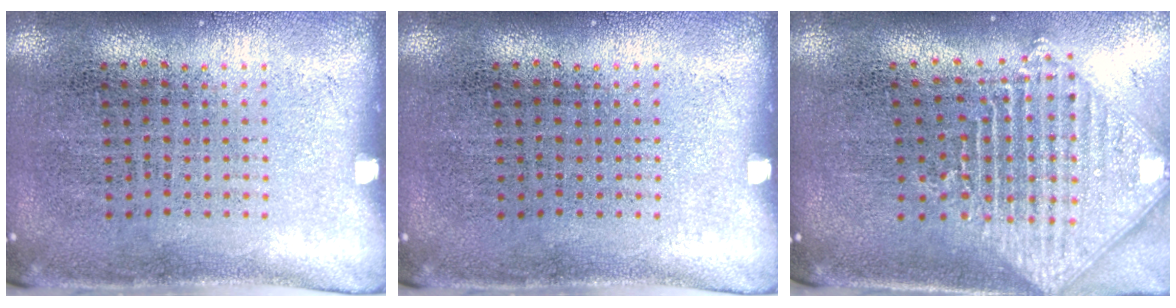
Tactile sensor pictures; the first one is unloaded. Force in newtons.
{"total": 0.0}
{"total": 2.2, "press": 1.7, "slide": 1.3}